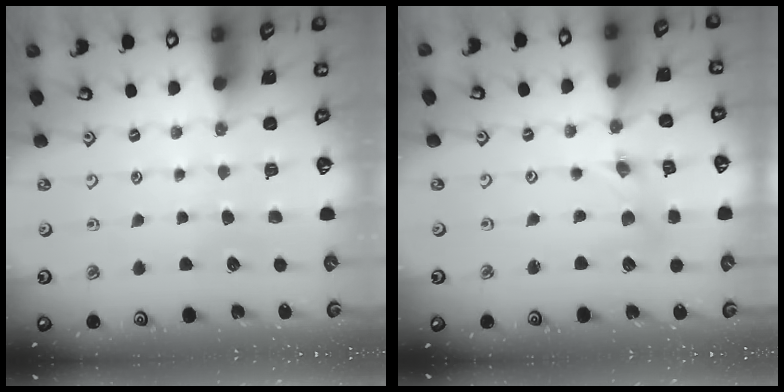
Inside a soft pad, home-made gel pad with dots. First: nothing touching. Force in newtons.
{"total": 0.8, "press": 0.8, "slide": 0.2}